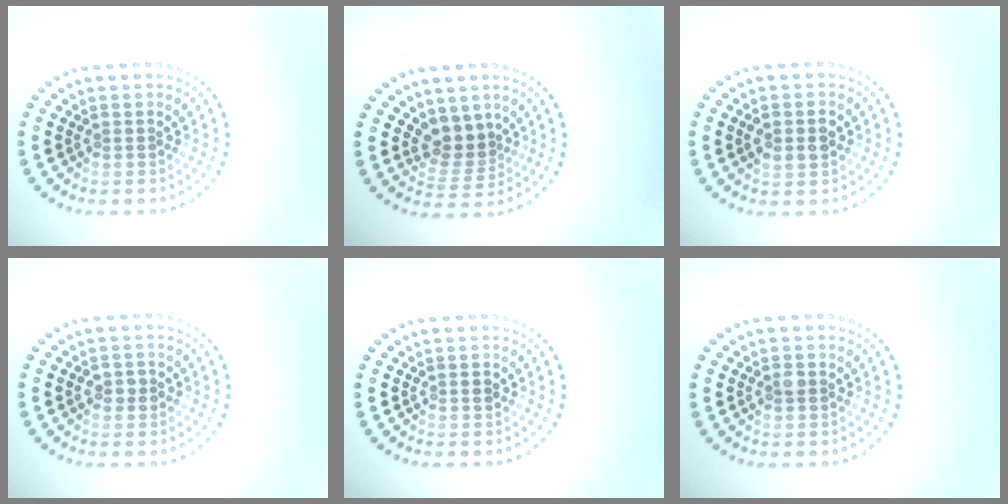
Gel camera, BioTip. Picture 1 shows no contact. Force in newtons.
{"total": 2.8, "press": 2.3, "slide": 1.7}
{"total": 2.9, "press": 2.9, "slide": 0.2}
{"total": 1.6, "press": 1.6, "slide": 0.2}
{"total": 0.9, "press": 0.9, "slide": 0.2}
{"total": 0.9, "press": 0.9, "slide": 0.0}